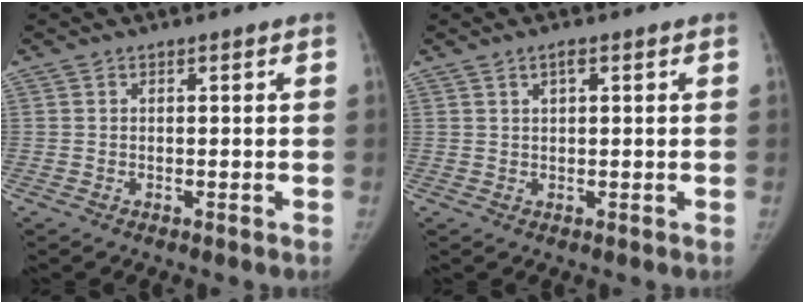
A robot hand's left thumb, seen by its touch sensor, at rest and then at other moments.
{"total": 1.7, "force": [0.9, 0.5, 1.3], "torque": [-0.022, 0.002, 0.014]}